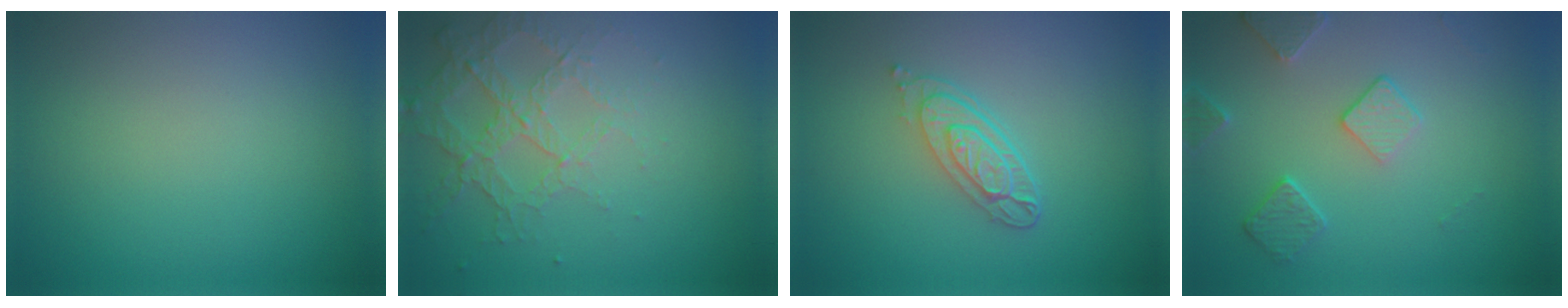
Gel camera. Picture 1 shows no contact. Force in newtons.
{"total": 4.5, "press": 2.9, "slide": 3.4}
{"total": 3.5, "press": 2.7, "slide": 2.2}
{"total": 2.9, "press": 2.8, "slide": 0.9}